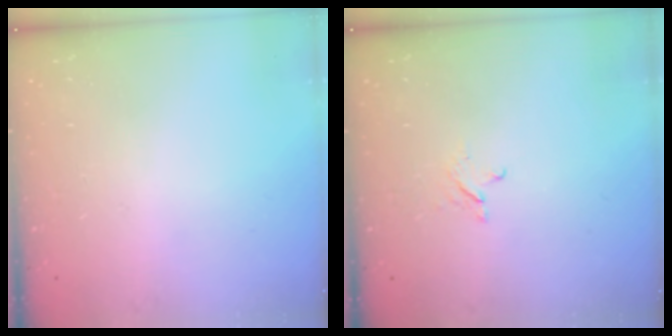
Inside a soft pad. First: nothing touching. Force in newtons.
{"total": 2.6, "press": 2.6, "slide": 0.3}